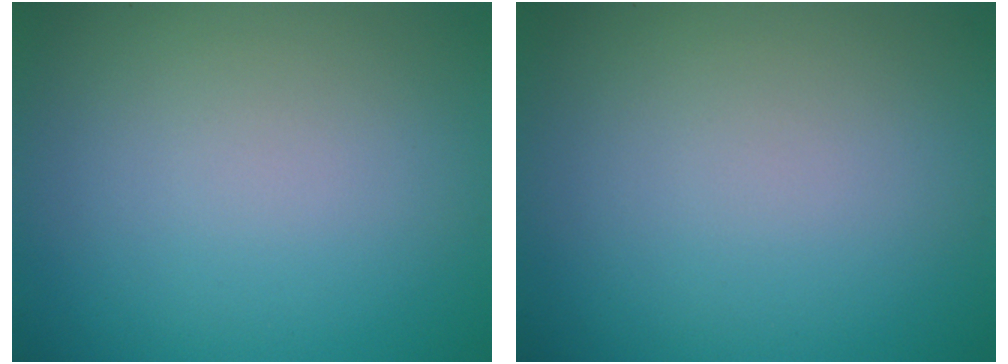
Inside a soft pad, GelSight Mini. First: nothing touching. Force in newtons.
{"total": 0.0}